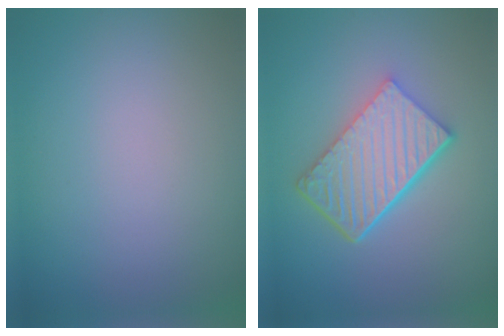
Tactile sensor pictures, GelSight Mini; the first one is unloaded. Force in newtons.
{"total": 6.6, "press": 4.4, "slide": 4.9}